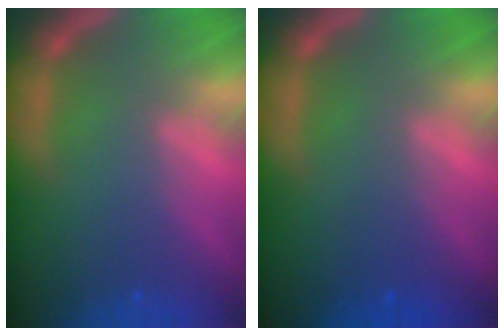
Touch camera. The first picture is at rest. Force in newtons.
{"total": 1.4}